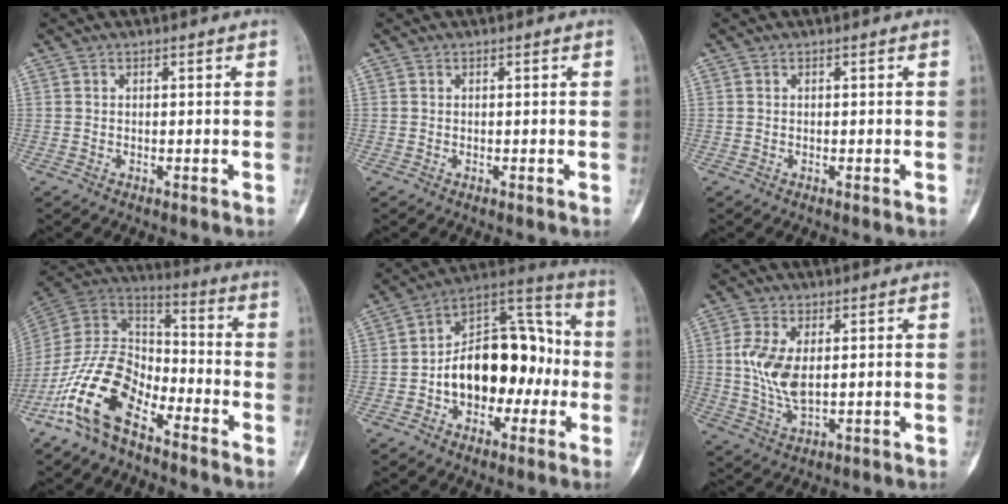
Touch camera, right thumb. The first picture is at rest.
{"total": 0.0}
{"total": 0.0}
{"total": 16.1, "force": [-9.3, 8.3, 10.1], "torque": [-0.180, 0.076, -0.188]}
{"total": 19.4, "force": [-2.5, 12.2, 14.9], "torque": [-0.185, 0.056, -0.042]}
{"total": 8.6, "force": [1.0, 4.5, 7.3], "torque": [-0.152, -0.009, 0.026]}